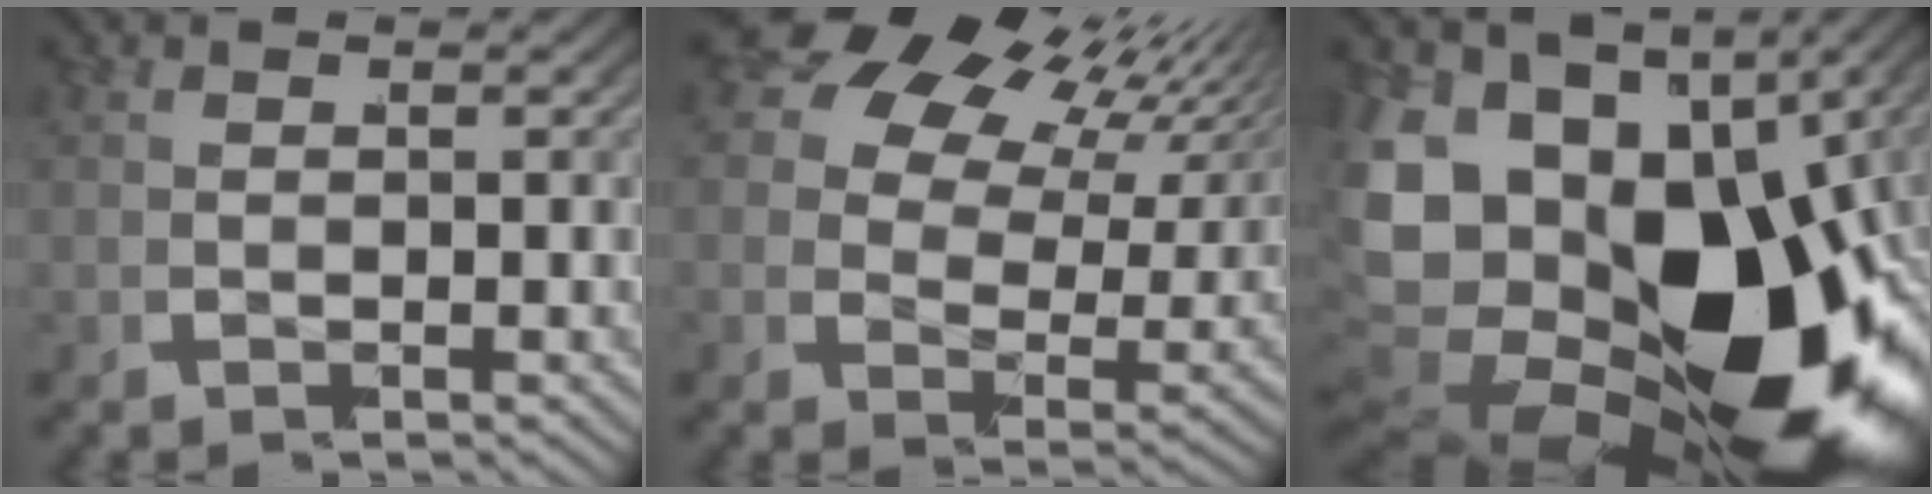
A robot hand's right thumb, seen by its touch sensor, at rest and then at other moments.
{"total": 11.9, "force": [5.2, 7.6, 7.5], "torque": [-0.132, 0.019, 0.065]}
{"total": 27.5, "force": [-5.2, 18.0, 20.0], "torque": [-0.400, -0.081, -0.045]}